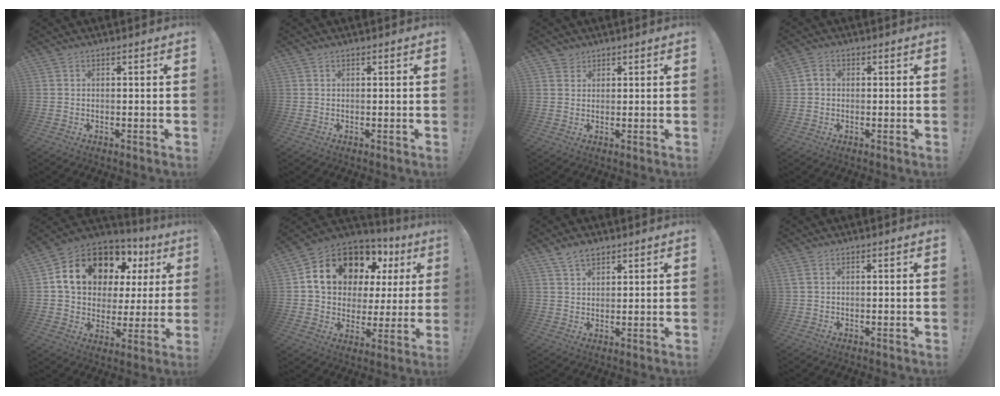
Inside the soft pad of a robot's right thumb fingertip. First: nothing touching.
{"total": 0.0}
{"total": 2.6, "force": [1.9, 1.7, -0.1], "torque": [0.012, -0.013, 0.033]}
{"total": 1.8, "force": [-0.1, 1.5, 1.0], "torque": [-0.011, 0.003, -0.004]}
{"total": 18.2, "force": [8.5, 11.9, 10.8], "torque": [-0.178, -0.036, 0.169]}
{"total": 17.3, "force": [8.6, 11.5, 9.7], "torque": [-0.153, -0.046, 0.172]}
{"total": 4.6, "force": [3.4, 2.5, 1.9], "torque": [-0.032, -0.013, 0.063]}
{"total": 0.9, "force": [0.4, 0.2, 0.8], "torque": [-0.021, 0.002, 0.009]}